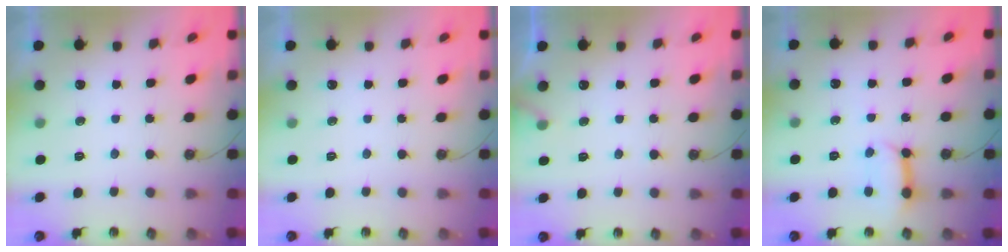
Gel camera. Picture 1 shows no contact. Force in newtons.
{"total": 0.0}
{"total": 5.4, "press": 5.4, "slide": 0.4}
{"total": 8.7, "press": 8.7, "slide": 1.0}